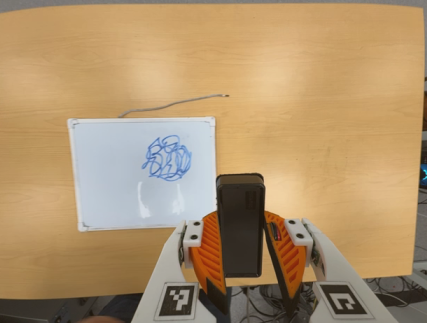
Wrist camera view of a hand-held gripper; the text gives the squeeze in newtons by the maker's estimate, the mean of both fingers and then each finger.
{"total": 6.0, "left": 5.7, "right": 6.4}